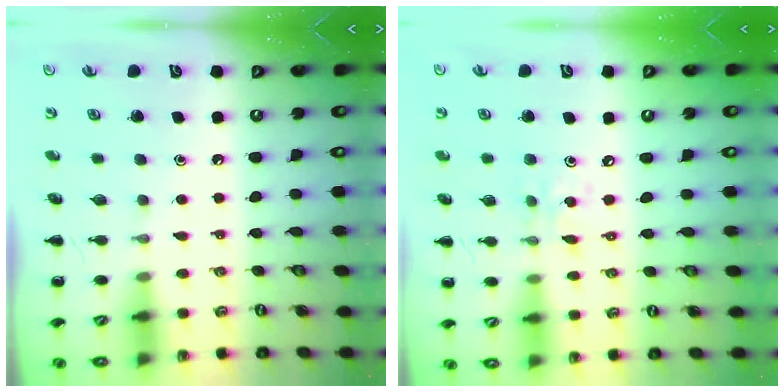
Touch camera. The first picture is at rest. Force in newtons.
{"total": 4.6, "press": 4.4, "slide": 1.1}